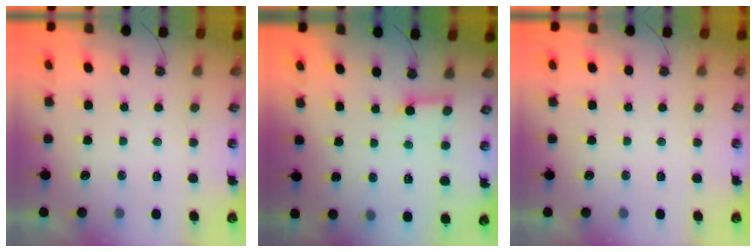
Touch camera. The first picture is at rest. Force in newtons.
{"total": 2.8, "press": 2.7, "slide": 0.3}
{"total": 0.0}